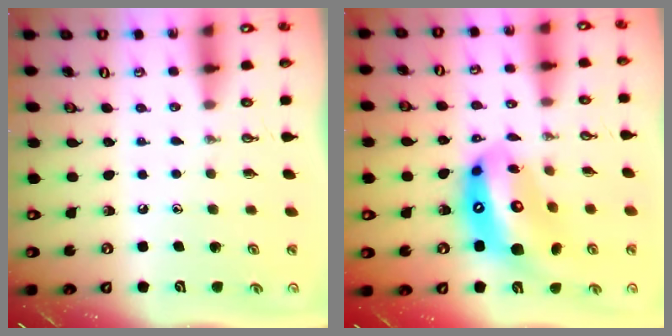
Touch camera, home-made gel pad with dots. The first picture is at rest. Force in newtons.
{"total": 18.3, "press": 18.1, "slide": 2.8}